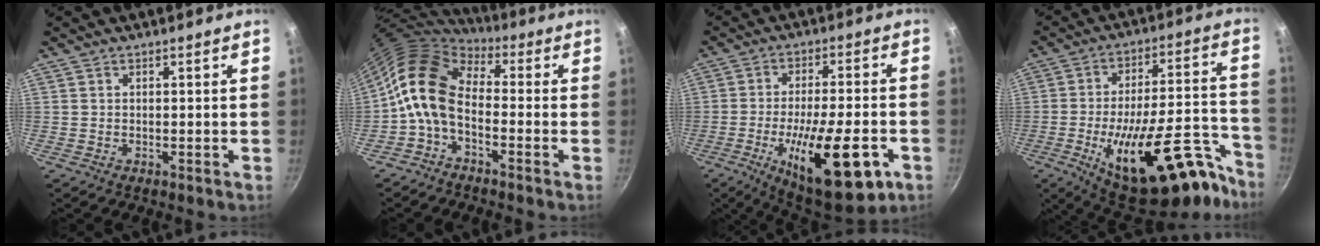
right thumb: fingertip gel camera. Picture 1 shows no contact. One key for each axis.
{"total": 10.6, "fx": -2.1, "fy": 6.7, "fz": 7.9, "tx": -0.131, "ty": 0.035, "tz": -0.059}
{"total": 20.8, "fx": -7.8, "fy": 6.5, "fz": 18.1, "tx": -0.260, "ty": 0.014, "tz": -0.112}
{"total": 27.7, "fx": -15.0, "fy": 11.0, "fz": 20.6, "tx": -0.242, "ty": 0.083, "tz": -0.222}